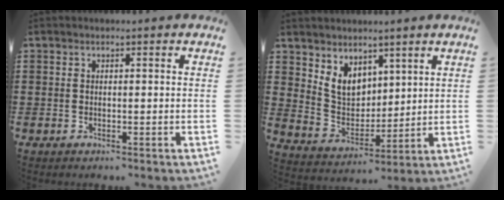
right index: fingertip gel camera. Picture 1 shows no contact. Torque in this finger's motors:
{"motor_torque": [0.24, 0.23, 0.23, 0.11]}